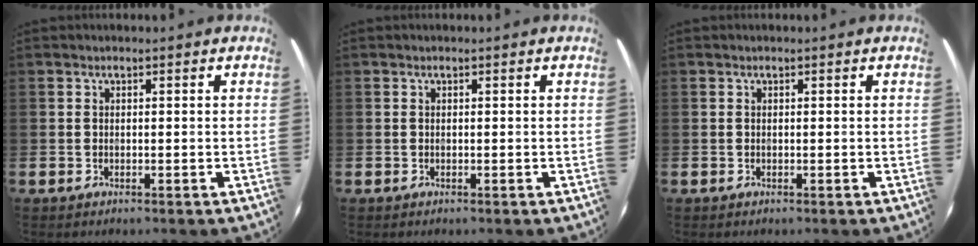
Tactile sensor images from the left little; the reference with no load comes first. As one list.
[{"total": 0.0}, {"total": 0.0}]